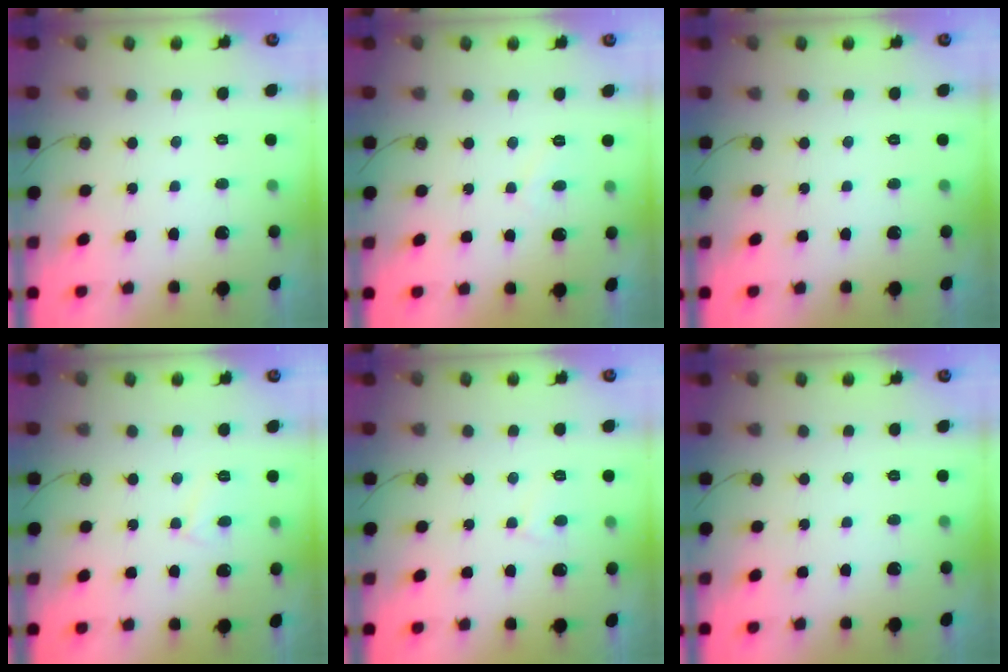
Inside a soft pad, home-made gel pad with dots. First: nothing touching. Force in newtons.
{"total": 2.7, "press": 2.6, "slide": 0.5}
{"total": 0.0}
{"total": 4.2, "press": 4.1, "slide": 0.4}
{"total": 3.4, "press": 3.3, "slide": 0.5}
{"total": 0.0}